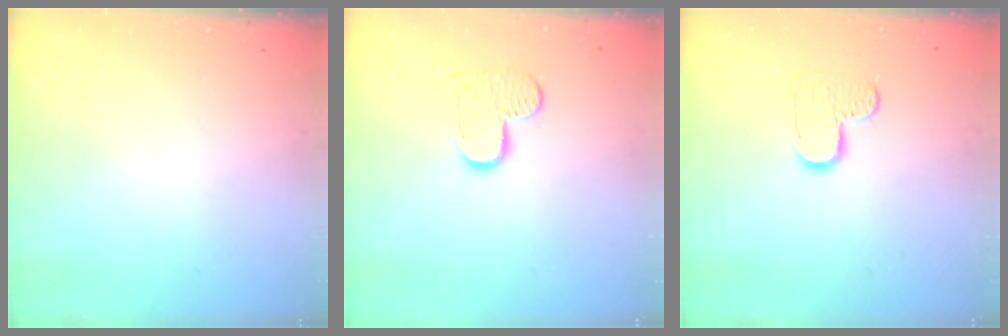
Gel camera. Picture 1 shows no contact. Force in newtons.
{"total": 8.5, "press": 8.4, "slide": 0.4}
{"total": 6.8, "press": 6.8, "slide": 0.2}